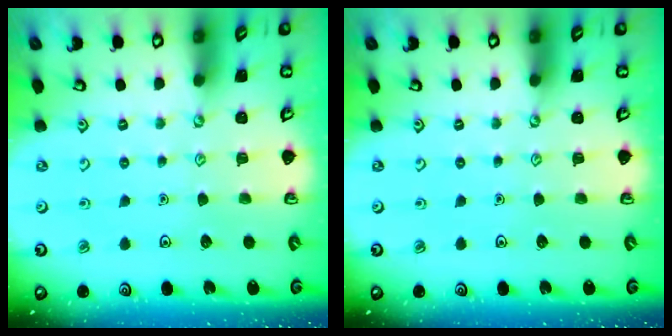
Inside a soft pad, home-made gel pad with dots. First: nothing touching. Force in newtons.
{"total": 0.0}